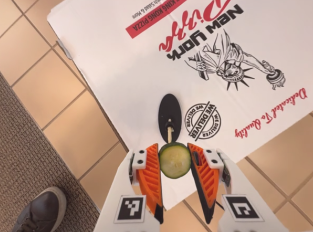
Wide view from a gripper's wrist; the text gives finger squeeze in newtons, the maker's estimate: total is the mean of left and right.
{"total": 7.4, "left": 7.2, "right": 7.7}